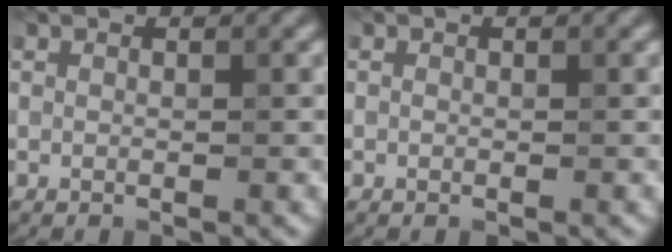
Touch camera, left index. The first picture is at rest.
{"total": 0.0}